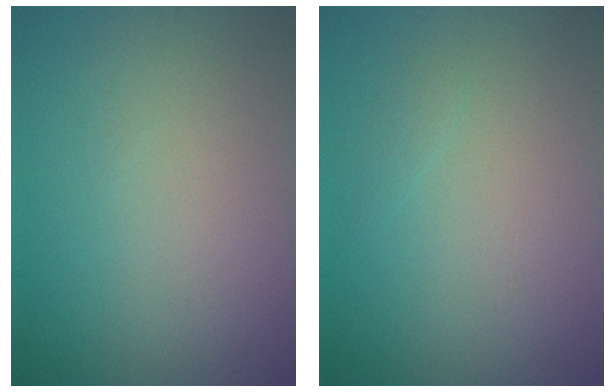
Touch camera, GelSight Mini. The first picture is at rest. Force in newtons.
{"total": 0.5, "press": 0.5, "slide": 0.1}